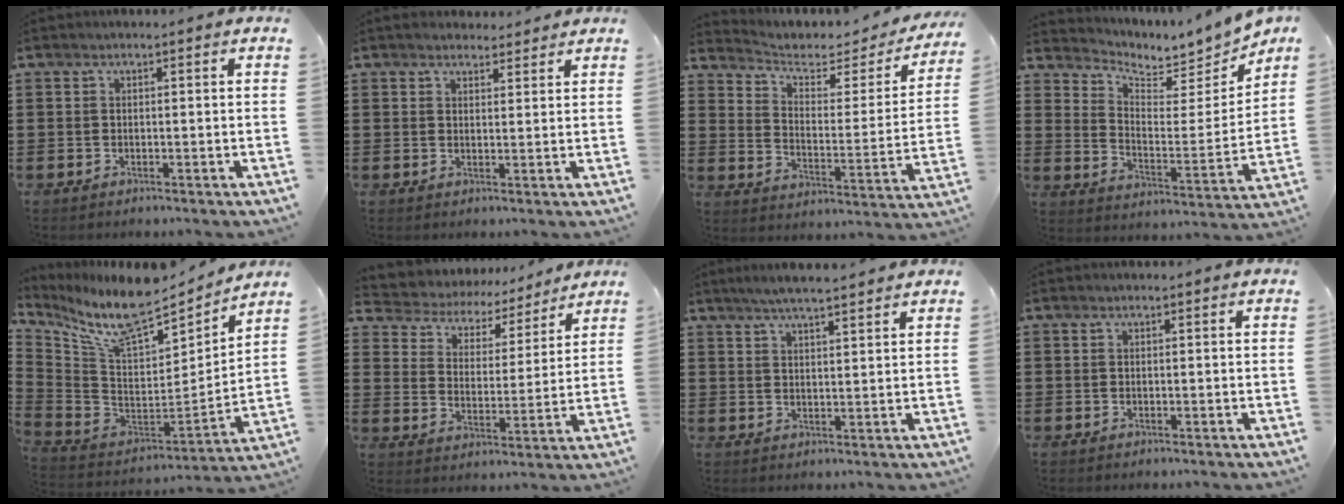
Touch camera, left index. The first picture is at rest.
{"total": 2.4, "force": [2.2, 0.8, 0.1], "torque": [0.000, -0.002, 0.041]}
{"total": 3.6, "force": [2.4, 1.8, 1.8], "torque": [-0.045, -0.019, 0.032]}
{"total": 5.3, "force": [5.0, 1.5, 0.7], "torque": [-0.038, -0.040, 0.084]}
{"total": 11.5, "force": [9.3, 2.9, 6.3], "torque": [-0.145, -0.071, 0.160]}
{"total": 4.1, "force": [3.9, 1.4, 0.1], "torque": [-0.031, -0.031, 0.060]}
{"total": 3.7, "force": [3.4, 0.0, 1.6], "torque": [-0.040, -0.005, 0.061]}
{"total": 0.0}